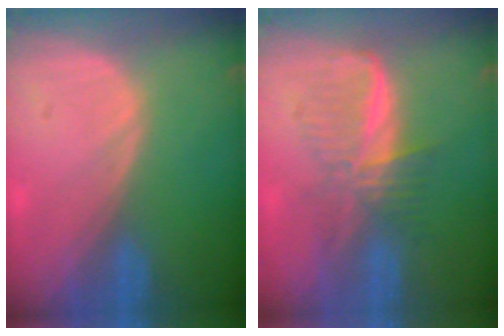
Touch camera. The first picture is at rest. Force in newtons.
{"total": 6.2, "press": 6.1, "slide": 0.8}